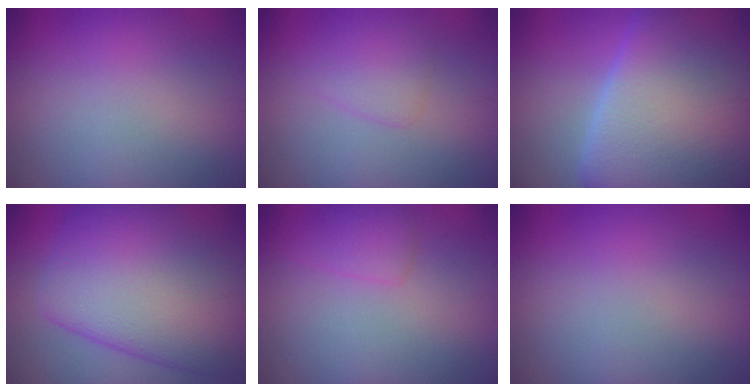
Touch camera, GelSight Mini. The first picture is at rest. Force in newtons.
{"total": 1.9, "press": 1.9, "slide": 0.2}
{"total": 19.9, "press": 19.9, "slide": 0.9}
{"total": 12.4, "press": 12.4, "slide": 0.6}
{"total": 1.9, "press": 1.9, "slide": 0.2}
{"total": 0.0}